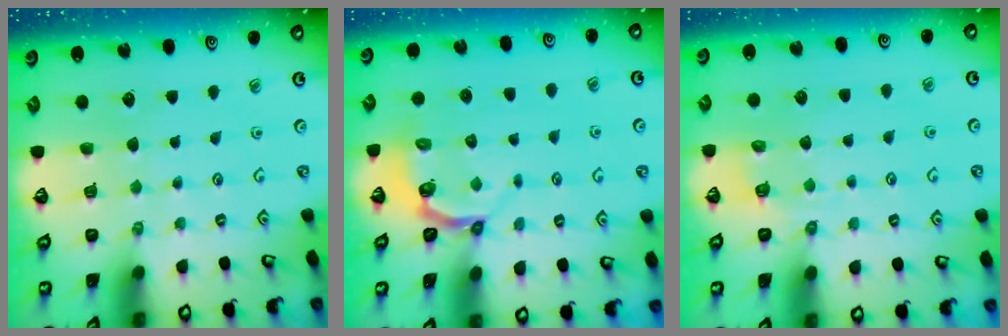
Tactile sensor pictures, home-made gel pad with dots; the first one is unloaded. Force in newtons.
{"total": 3.9, "press": 2.8, "slide": 2.7}
{"total": 2.1, "press": 1.0, "slide": 1.9}